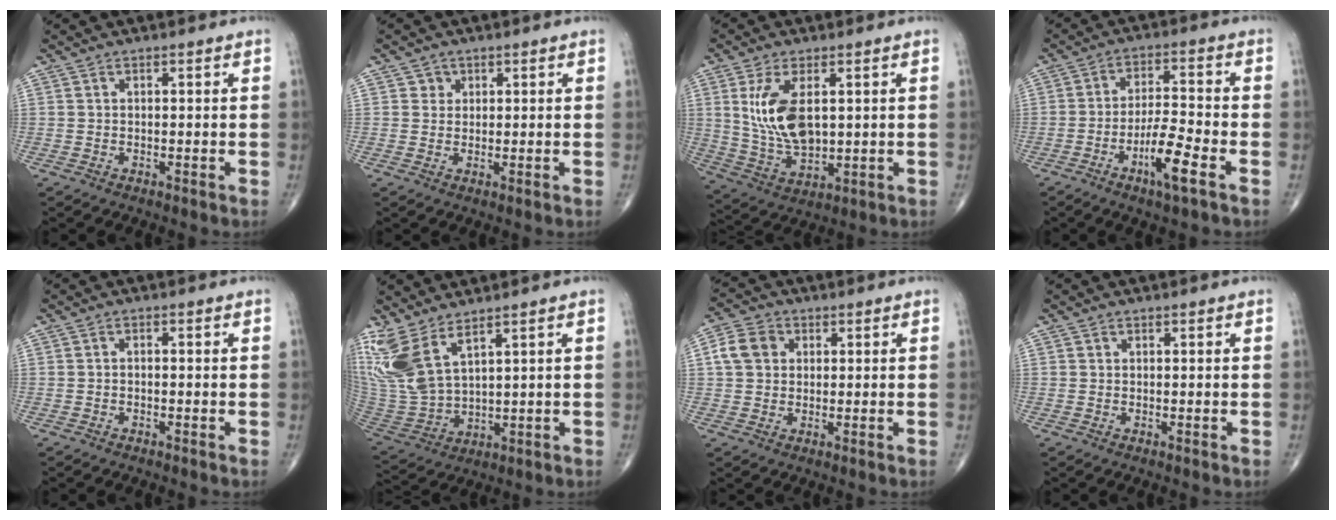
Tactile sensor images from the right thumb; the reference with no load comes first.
{"total": 1.7, "force": [0.8, 1.5, 0.1], "torque": [0.011, -0.002, 0.007]}
{"total": 11.8, "force": [2.6, 6.0, 9.8], "torque": [-0.190, -0.016, 0.062]}
{"total": 8.6, "force": [-4.2, 1.2, 7.4], "torque": [-0.144, 0.020, -0.074]}
{"total": 0.5, "force": [-0.3, 0.3, 0.3], "torque": [-0.005, 0.004, -0.009]}
{"total": 12.4, "force": [7.8, 4.5, 8.6], "torque": [-0.200, -0.039, 0.181]}
{"total": 6.2, "force": [1.4, 5.0, 3.3], "torque": [-0.056, 0.009, 0.020]}
{"total": 0.0}